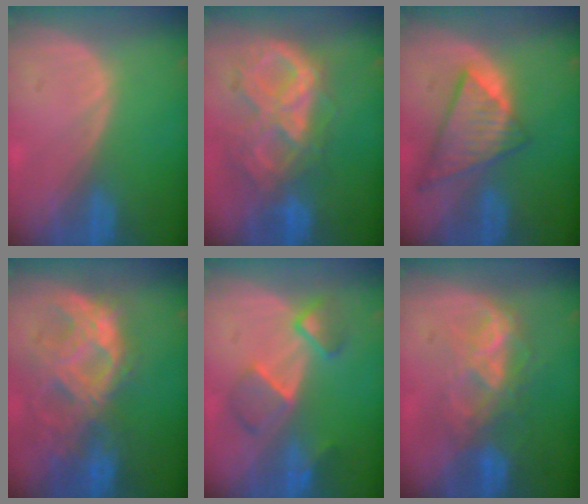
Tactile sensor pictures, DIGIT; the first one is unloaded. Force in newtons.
{"total": 10.5, "press": 9.0, "slide": 5.5}
{"total": 8.9, "press": 7.8, "slide": 4.5}
{"total": 10.5, "press": 9.2, "slide": 5.0}
{"total": 5.8, "press": 5.8, "slide": 0.2}
{"total": 6.8, "press": 6.6, "slide": 1.5}